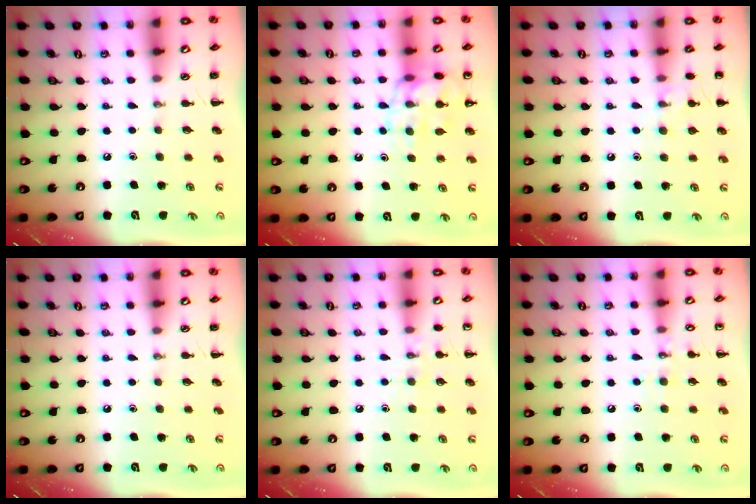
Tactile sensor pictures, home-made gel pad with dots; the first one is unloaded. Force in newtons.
{"total": 14.9, "press": 14.7, "slide": 2.6}
{"total": 9.0, "press": 8.7, "slide": 2.4}
{"total": 0.0}
{"total": 7.4, "press": 7.2, "slide": 1.7}
{"total": 7.5, "press": 7.3, "slide": 1.5}